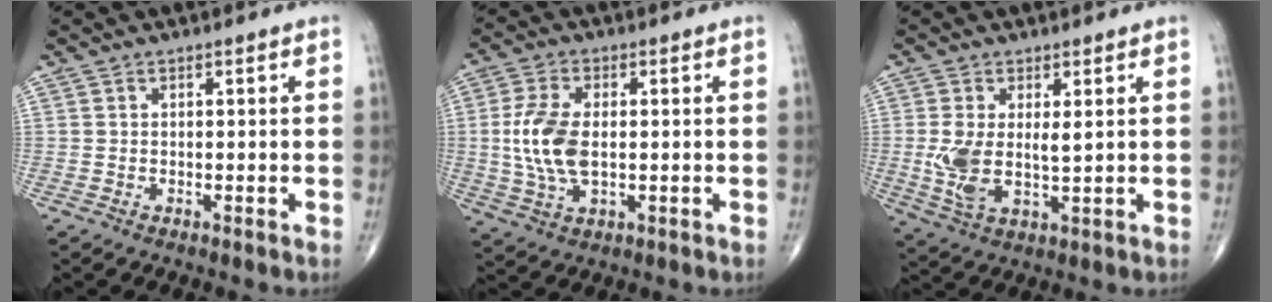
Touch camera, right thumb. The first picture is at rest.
{"total": 10.0, "force": [0.1, 5.3, 8.5], "torque": [-0.184, -0.001, 0.005]}
{"total": 7.7, "force": [0.8, 3.6, 6.8], "torque": [-0.143, -0.013, 0.022]}